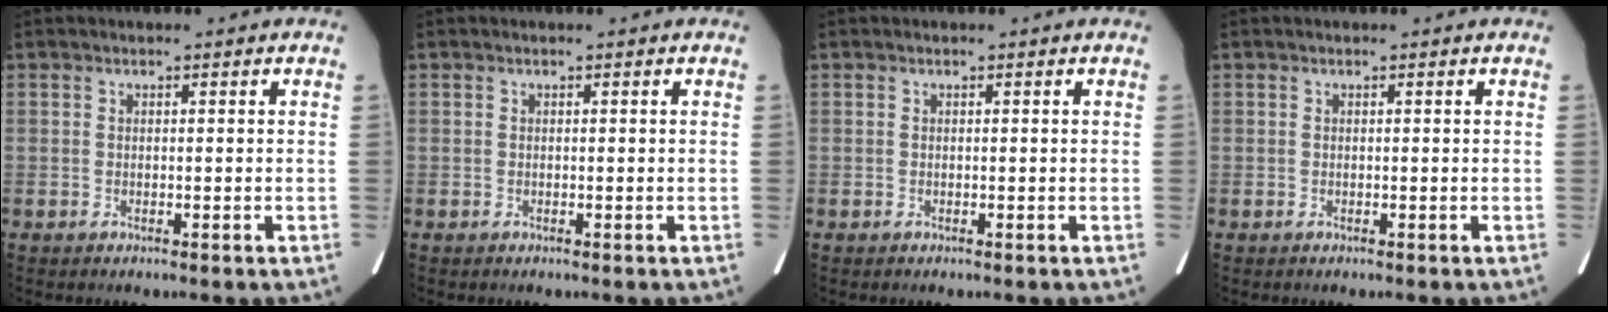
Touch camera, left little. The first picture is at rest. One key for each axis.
{"total": 0.0}
{"total": 0.0}
{"total": 0.0}